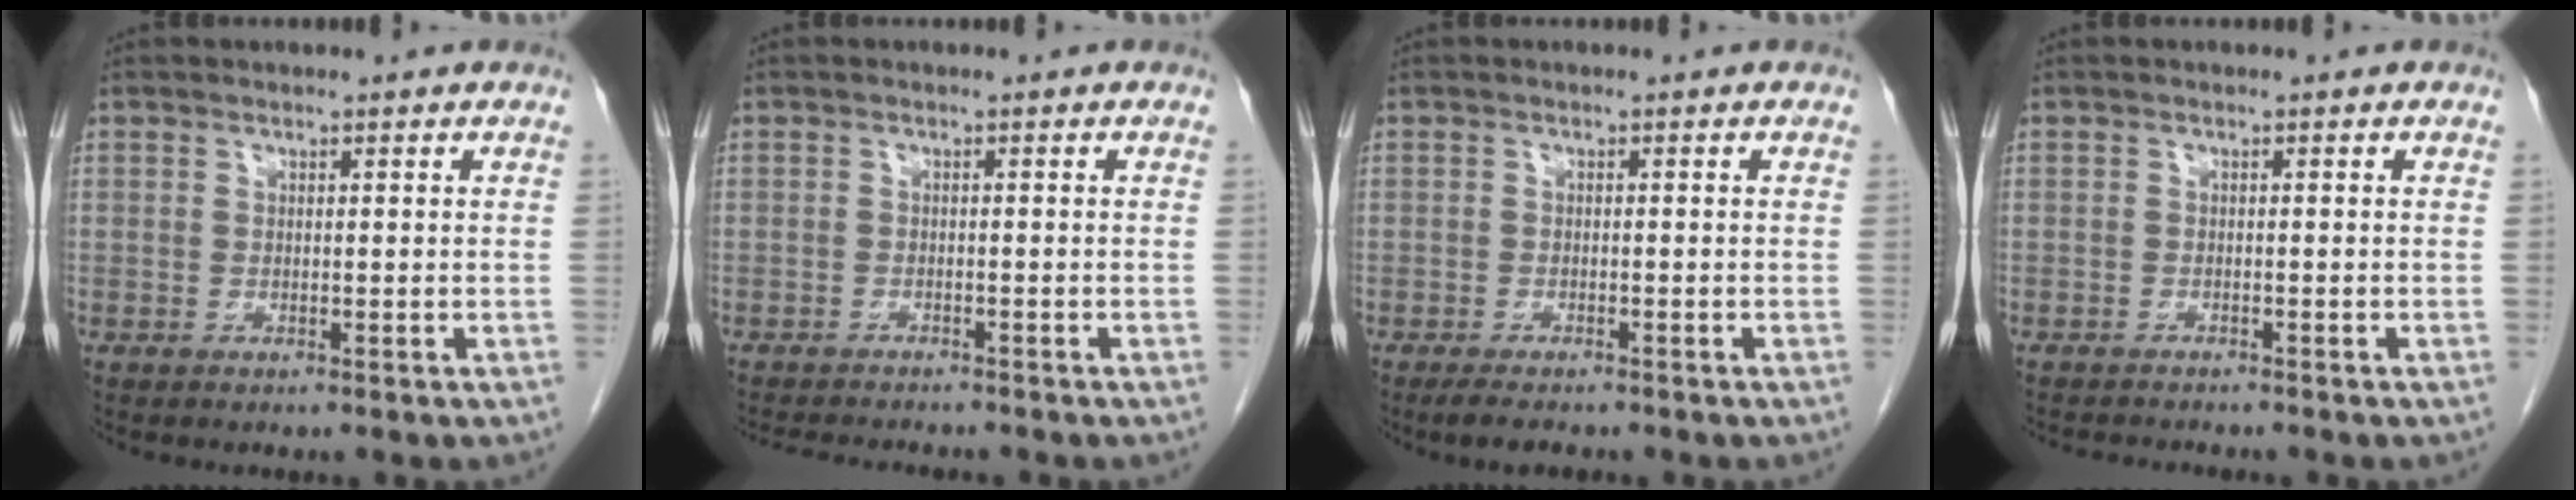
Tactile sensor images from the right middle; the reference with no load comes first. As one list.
[{"total": 6.8, "force": [-6.3, 1.0, 2.4], "torque": [-0.031, -0.008, -0.093]}, {"total": 3.1, "force": [-2.5, 0.8, 1.7], "torque": [-0.031, -0.008, -0.037]}, {"total": 3.4, "force": [-3.2, 0.4, 1.0], "torque": [-0.013, -0.009, -0.046]}]